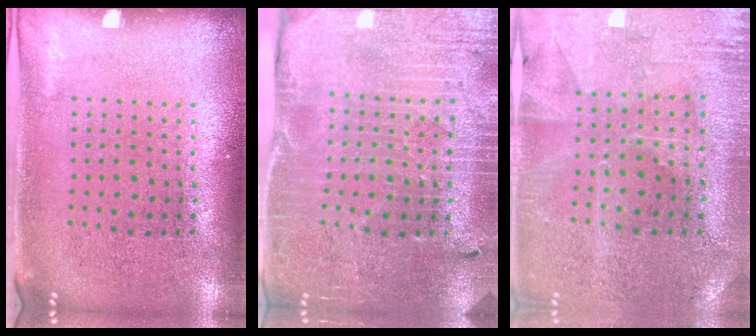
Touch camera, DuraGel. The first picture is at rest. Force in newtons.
{"total": 3.5, "press": 3.4, "slide": 0.6}
{"total": 0.7, "press": 0.6, "slide": 0.3}